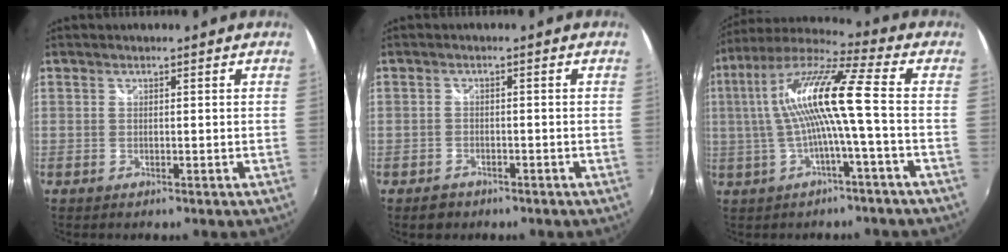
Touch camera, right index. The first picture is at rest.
{"total": 2.9, "force": [-2.0, 1.9, 0.7], "torque": [-0.020, 0.002, -0.029]}
{"total": 13.7, "force": [-0.4, 0.0, 13.7], "torque": [-0.257, 0.013, -0.006]}